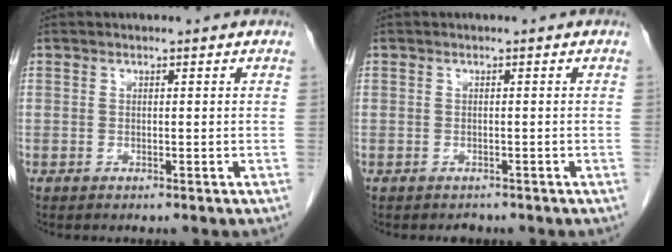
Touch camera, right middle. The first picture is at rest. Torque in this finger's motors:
{"motor_torque": [-0.05, 0.06, -0.04, -0.01]}